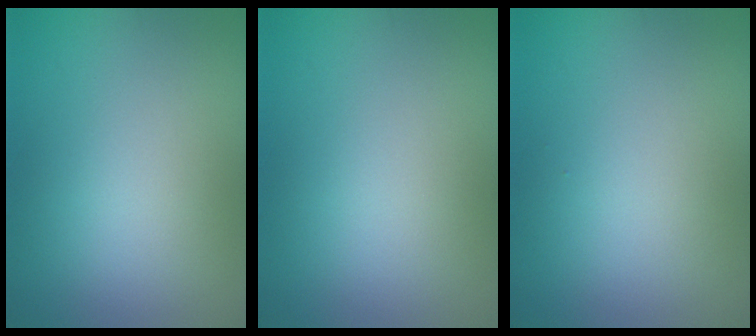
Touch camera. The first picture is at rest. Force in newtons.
{"total": 0.0}
{"total": 0.0}